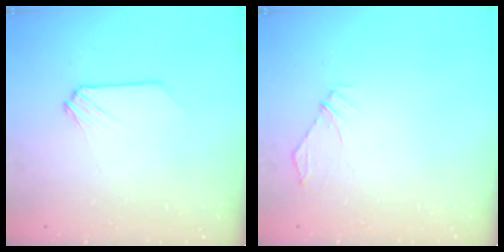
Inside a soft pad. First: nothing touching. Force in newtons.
{"total": 5.5, "press": 5.5, "slide": 0.8}